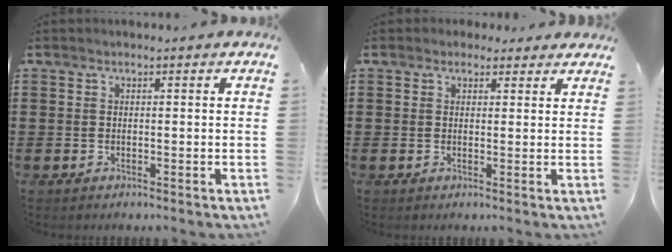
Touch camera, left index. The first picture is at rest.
{"total": 2.1, "force": [1.5, 1.4, 0.2], "torque": [-0.002, 0.006, 0.027]}